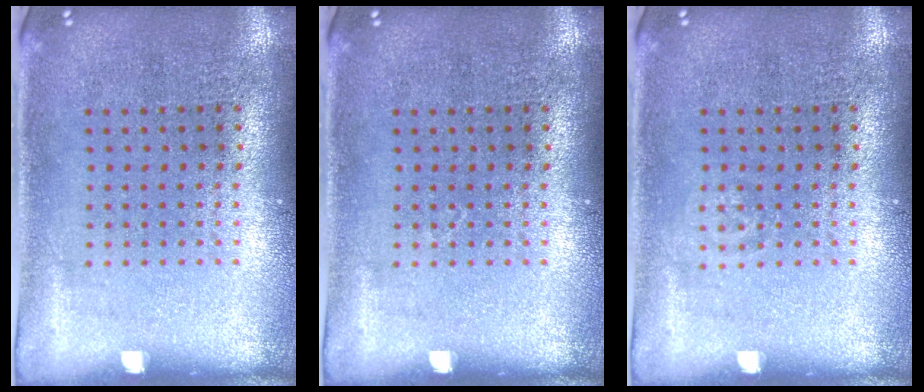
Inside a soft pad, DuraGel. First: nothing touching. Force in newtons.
{"total": 0.0}
{"total": 0.6, "press": 0.6, "slide": 0.2}